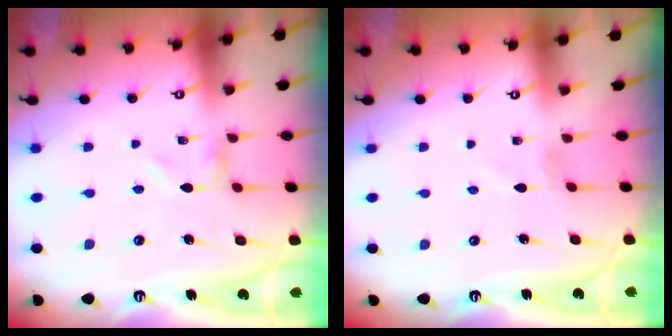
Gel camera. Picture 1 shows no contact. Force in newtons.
{"total": 0.0}